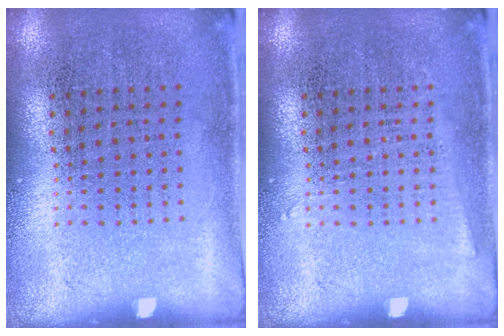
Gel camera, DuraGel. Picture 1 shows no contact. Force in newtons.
{"total": 0.7, "press": 0.7, "slide": 0.0}